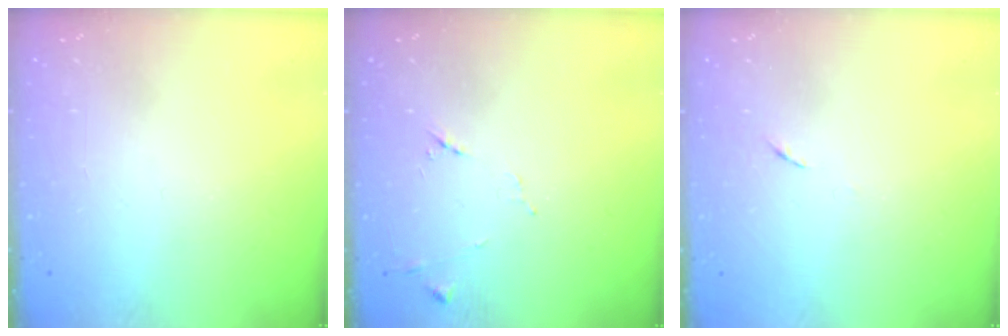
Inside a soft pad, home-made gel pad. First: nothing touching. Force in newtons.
{"total": 7.1, "press": 7.1, "slide": 0.7}
{"total": 3.2, "press": 3.1, "slide": 0.4}